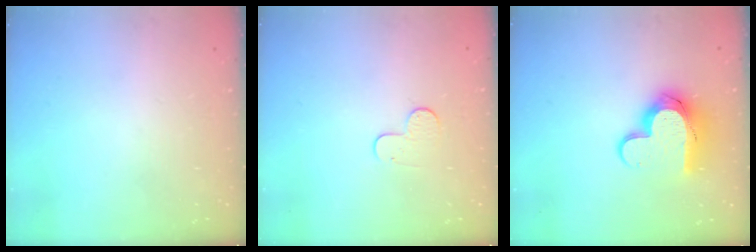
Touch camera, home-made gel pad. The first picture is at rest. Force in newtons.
{"total": 5.9, "press": 5.9, "slide": 0.4}
{"total": 12.2, "press": 12.2, "slide": 1.0}